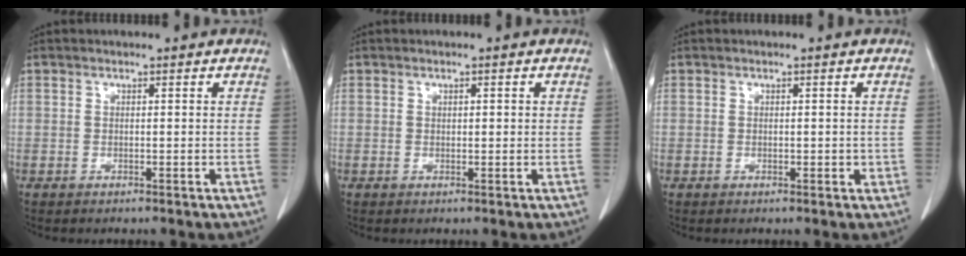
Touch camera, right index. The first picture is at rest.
{"total": 1.0, "force": [0.3, 0.3, 0.8], "torque": [-0.014, 0.001, 0.006]}
{"total": 1.2, "force": [0.0, 0.8, 0.9], "torque": [-0.005, 0.002, 0.004]}